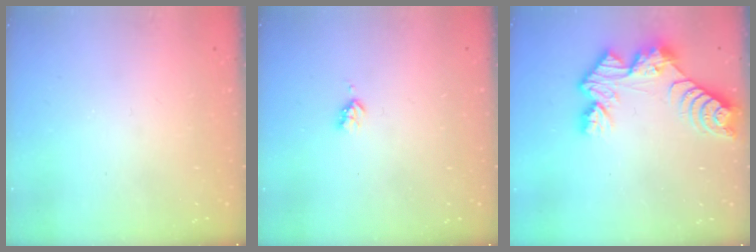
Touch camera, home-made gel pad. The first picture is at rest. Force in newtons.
{"total": 2.9, "press": 2.9, "slide": 0.5}
{"total": 10.3, "press": 10.3, "slide": 1.0}